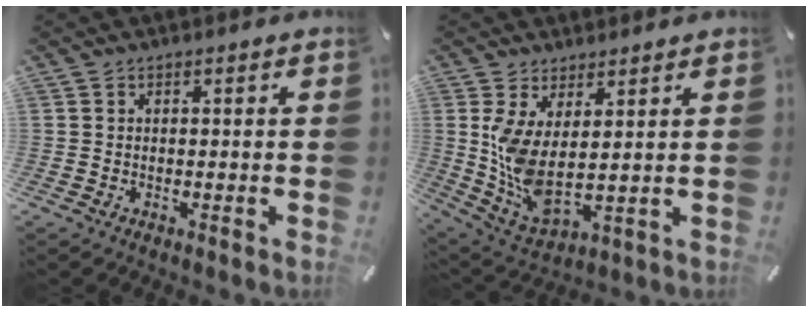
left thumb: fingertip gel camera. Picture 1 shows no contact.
{"total": 8.6, "force": [3.0, 3.8, 7.1], "torque": [-0.175, -0.040, 0.059]}